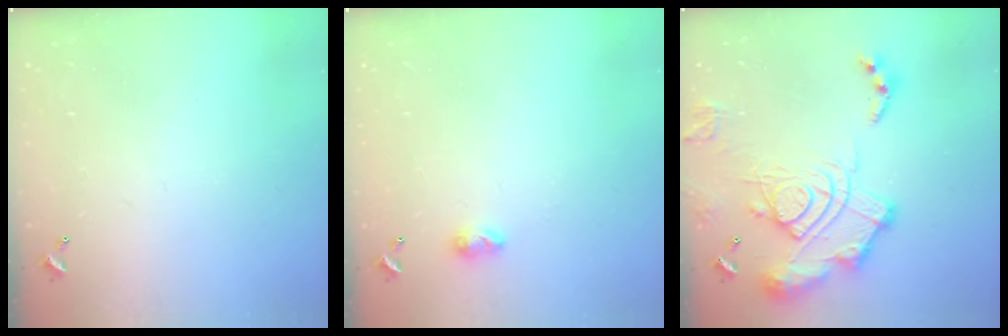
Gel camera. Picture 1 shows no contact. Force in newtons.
{"total": 4.9, "press": 4.8, "slide": 0.7}
{"total": 20.2, "press": 20.0, "slide": 2.4}